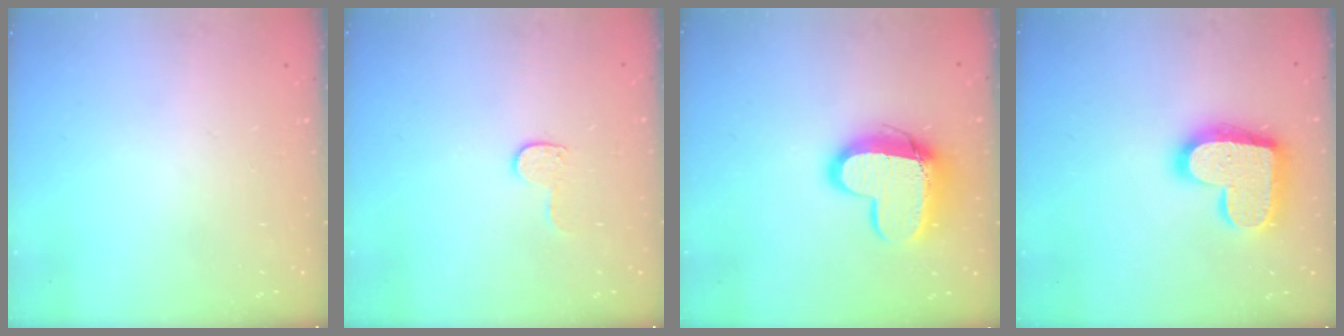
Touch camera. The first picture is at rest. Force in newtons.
{"total": 6.9, "press": 6.9, "slide": 0.5}
{"total": 14.4, "press": 14.4, "slide": 1.0}
{"total": 18.7, "press": 18.7, "slide": 1.2}